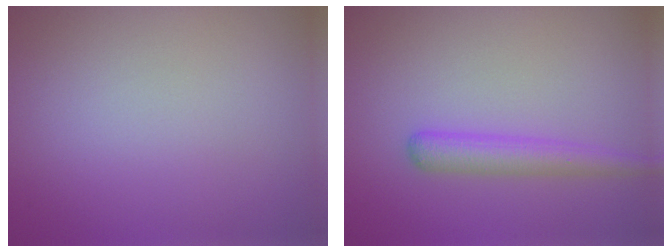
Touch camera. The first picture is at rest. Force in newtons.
{"total": 2.8, "press": 2.8, "slide": 0.1}